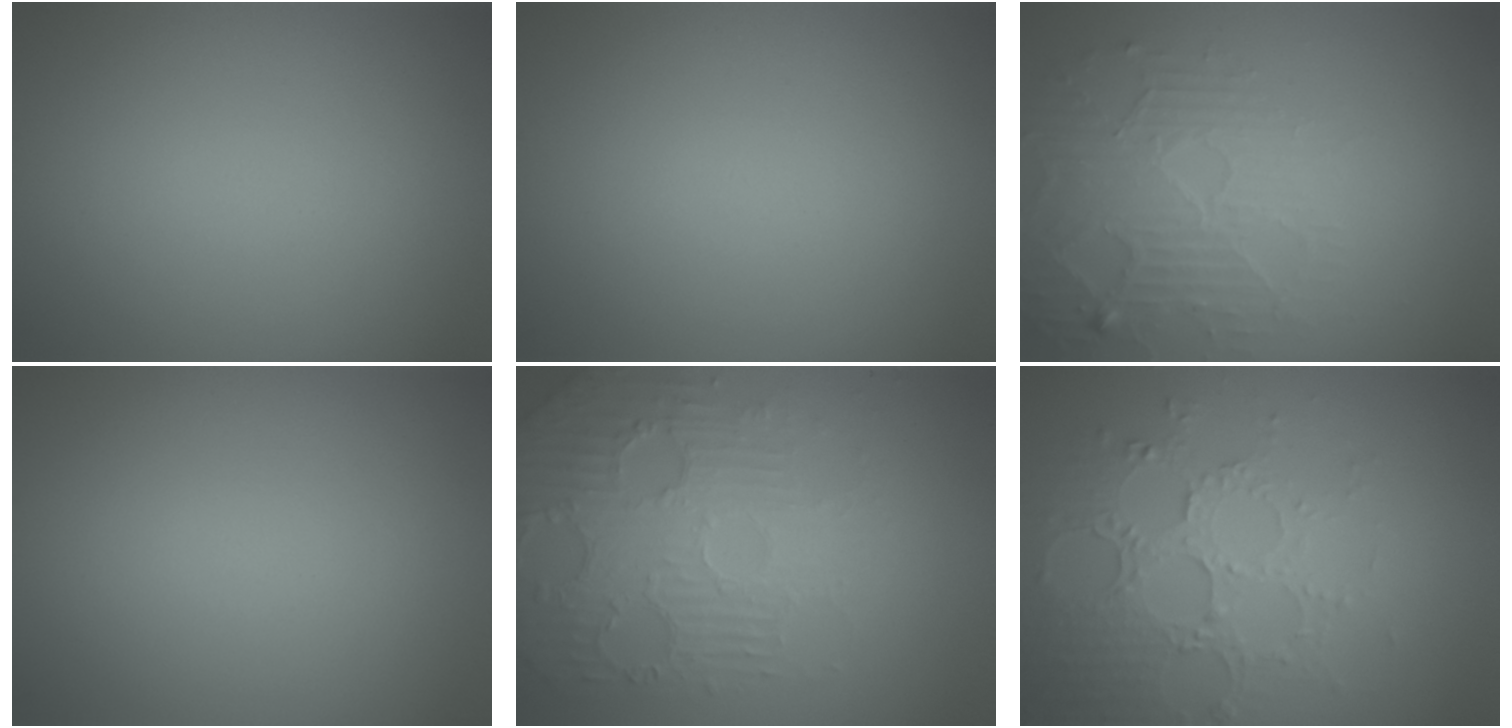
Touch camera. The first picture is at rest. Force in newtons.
{"total": 0.0}
{"total": 5.0, "press": 3.4, "slide": 3.6}
{"total": 0.0}
{"total": 5.8, "press": 3.9, "slide": 4.3}
{"total": 5.3, "press": 3.9, "slide": 3.6}